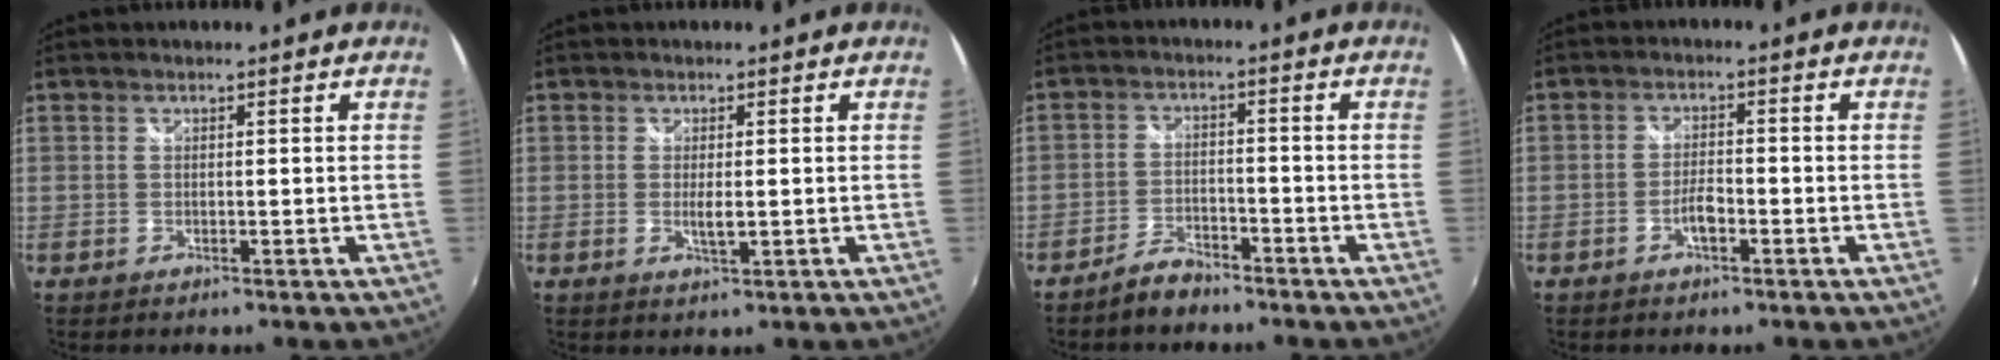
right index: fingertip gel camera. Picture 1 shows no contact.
{"total": 2.3, "force": [-0.1, 0.6, 2.2], "torque": [-0.038, -0.008, -0.001]}
{"total": 4.4, "force": [-3.9, 1.5, 1.6], "torque": [-0.048, 0.008, -0.068]}
{"total": 3.1, "force": [-1.5, 1.1, 2.5], "torque": [-0.053, 0.002, -0.029]}